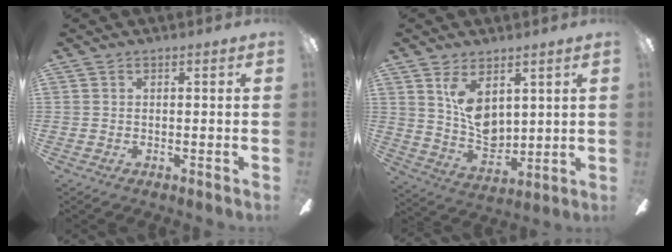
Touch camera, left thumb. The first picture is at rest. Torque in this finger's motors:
{"motor_torque": [1.25, 1.18, 1.51, -0.56, 0.05]}